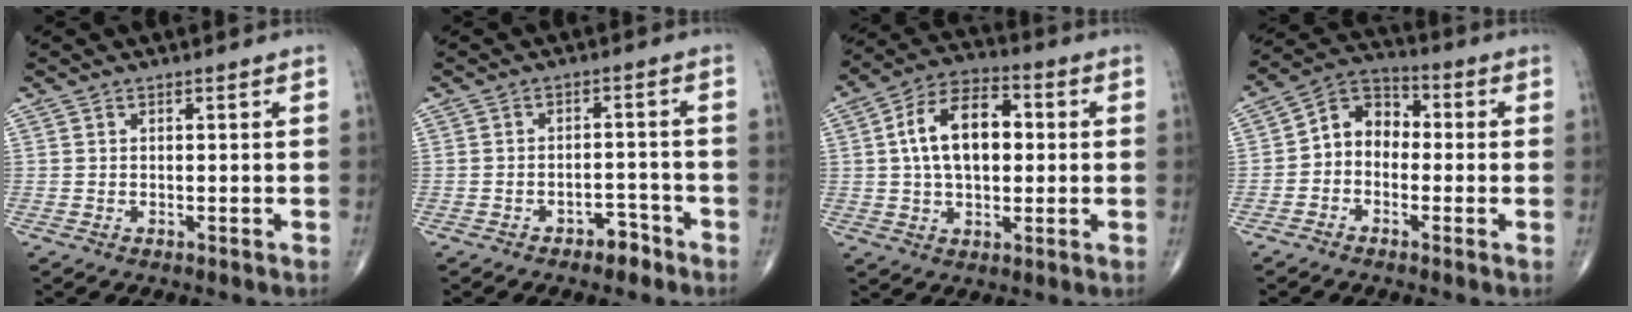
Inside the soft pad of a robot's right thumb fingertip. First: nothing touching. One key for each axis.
{"total": 3.8, "fx": -2.7, "fy": 2.0, "fz": 1.7, "tx": -0.013, "ty": 0.027, "tz": -0.036}
{"total": 13.9, "fx": 1.5, "fy": 8.3, "fz": 11.1, "tx": -0.177, "ty": 0.023, "tz": 0.018}
{"total": 8.0, "fx": -1.0, "fy": 6.4, "fz": 4.8, "tx": -0.051, "ty": 0.036, "tz": -0.040}